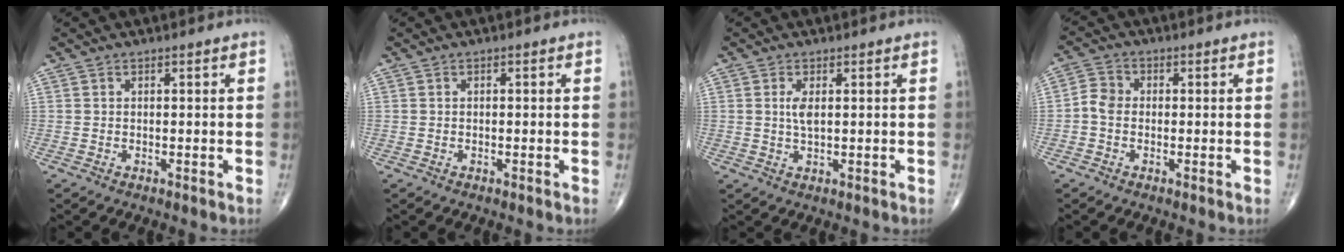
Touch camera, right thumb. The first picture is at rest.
{"total": 0.0}
{"total": 2.6, "force": [0.5, 0.9, 2.3], "torque": [-0.049, -0.005, 0.012]}
{"total": 3.6, "force": [-0.7, 2.8, 2.0], "torque": [-0.032, 0.011, -0.023]}